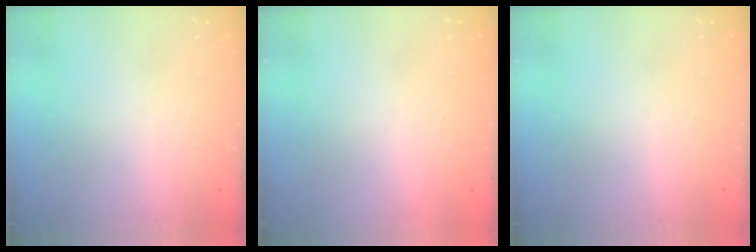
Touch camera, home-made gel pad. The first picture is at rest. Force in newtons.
{"total": 1.7, "press": 1.7, "slide": 0.1}
{"total": 0.0}